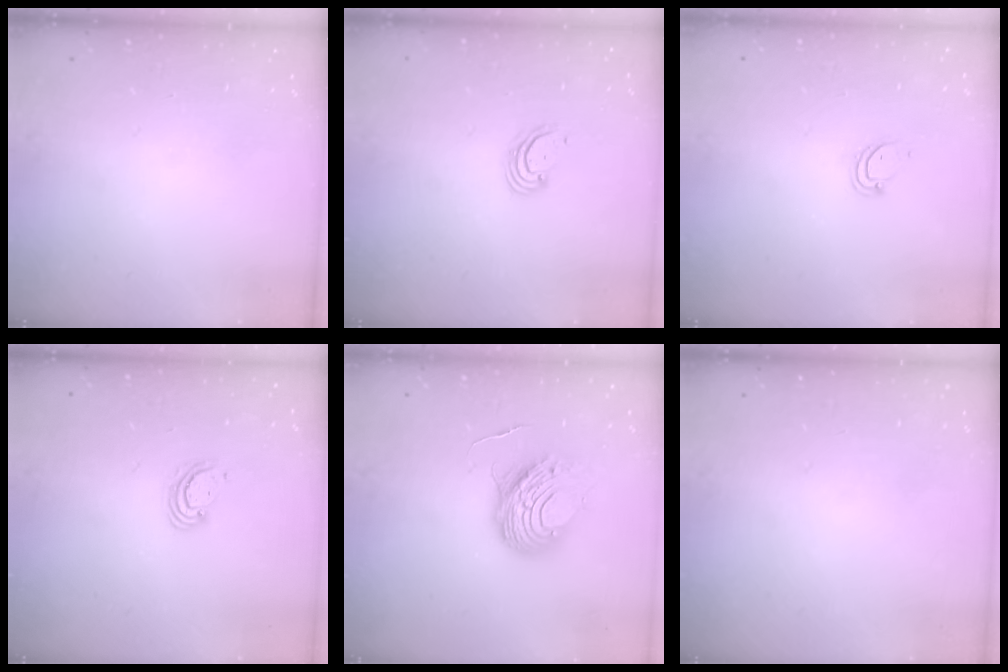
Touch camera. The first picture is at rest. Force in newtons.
{"total": 2.7, "press": 2.6, "slide": 0.6}
{"total": 3.6, "press": 3.6, "slide": 0.2}
{"total": 3.3, "press": 3.3, "slide": 0.2}
{"total": 11.1, "press": 11.1, "slide": 0.9}
{"total": 0.0}